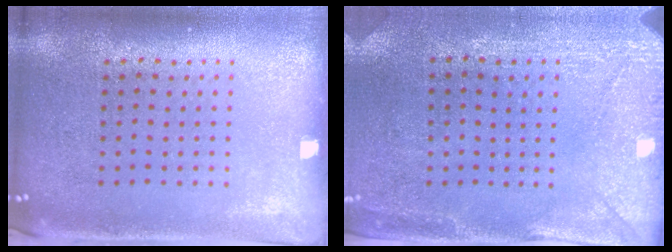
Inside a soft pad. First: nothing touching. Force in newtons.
{"total": 3.0, "press": 2.6, "slide": 1.4}